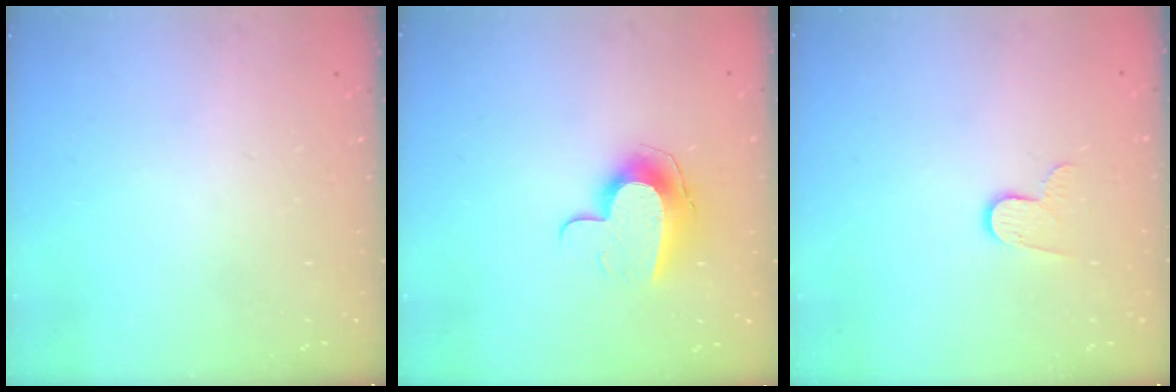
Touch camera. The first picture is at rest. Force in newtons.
{"total": 10.8, "press": 10.8, "slide": 0.6}
{"total": 6.3, "press": 6.3, "slide": 0.2}